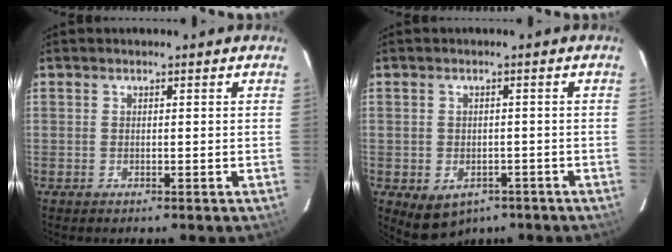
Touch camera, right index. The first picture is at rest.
{"total": 6.4, "force": [-3.4, 4.7, 2.7], "torque": [-0.050, -0.004, -0.032]}